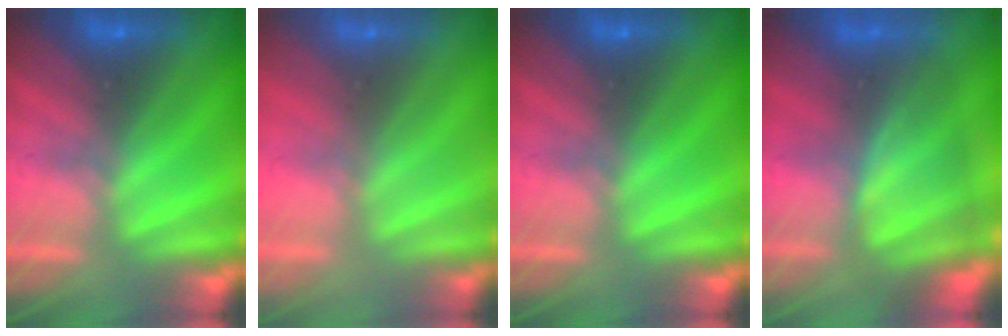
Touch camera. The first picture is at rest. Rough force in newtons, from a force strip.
{"total": 2.9}
{"total": 0.0}
{"total": 5.4}